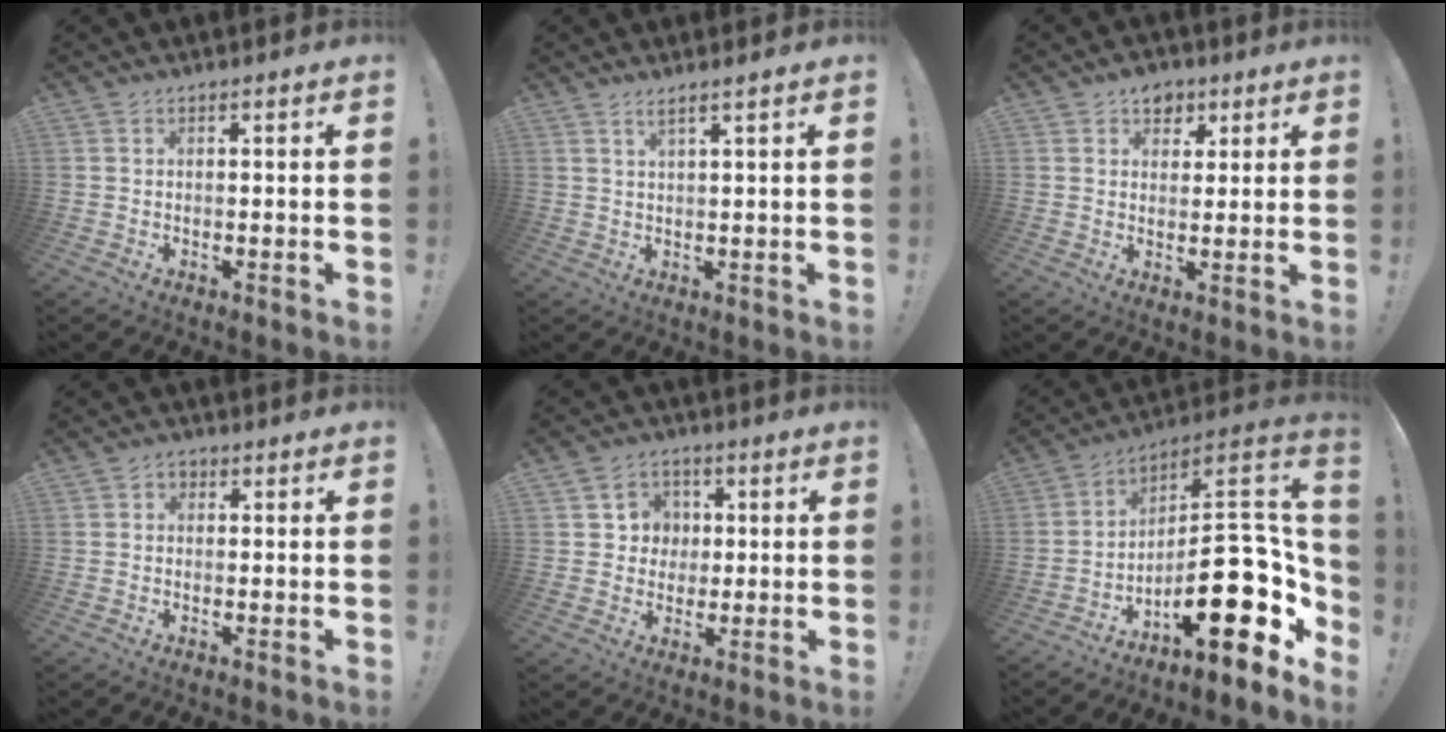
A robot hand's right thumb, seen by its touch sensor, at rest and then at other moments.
{"total": 2.7, "force": [1.9, -0.3, 1.9], "torque": [-0.032, -0.010, 0.030]}
{"total": 6.0, "force": [3.3, 4.7, 1.8], "torque": [-0.011, -0.017, 0.060]}
{"total": 1.9, "force": [0.1, 1.6, 1.0], "torque": [-0.012, 0.000, 0.000]}
{"total": 6.9, "force": [1.2, 6.7, 0.9], "torque": [-0.008, -0.006, 0.026]}
{"total": 24.5, "force": [-6.5, 10.2, 21.3], "torque": [-0.306, 0.026, -0.095]}